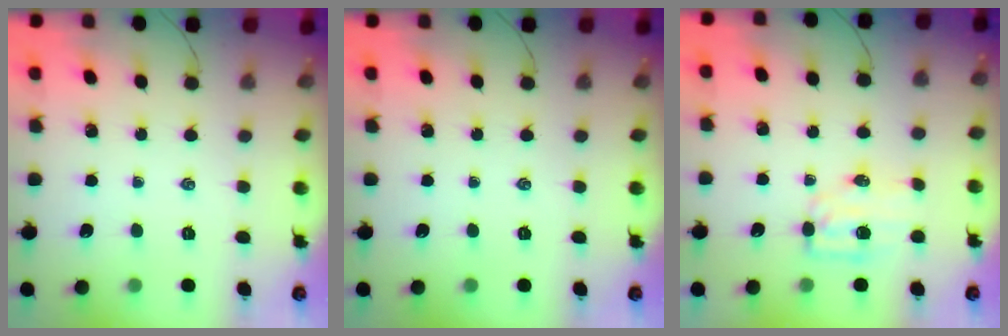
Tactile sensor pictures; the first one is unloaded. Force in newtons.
{"total": 0.0}
{"total": 5.7, "press": 5.6, "slide": 1.0}